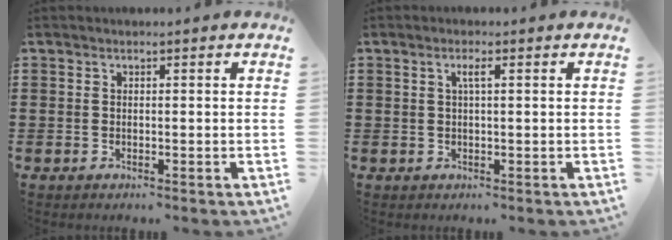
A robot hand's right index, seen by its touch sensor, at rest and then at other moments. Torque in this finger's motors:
{"motor_torque": [0.44, -0.20, 0.18, 0.02]}